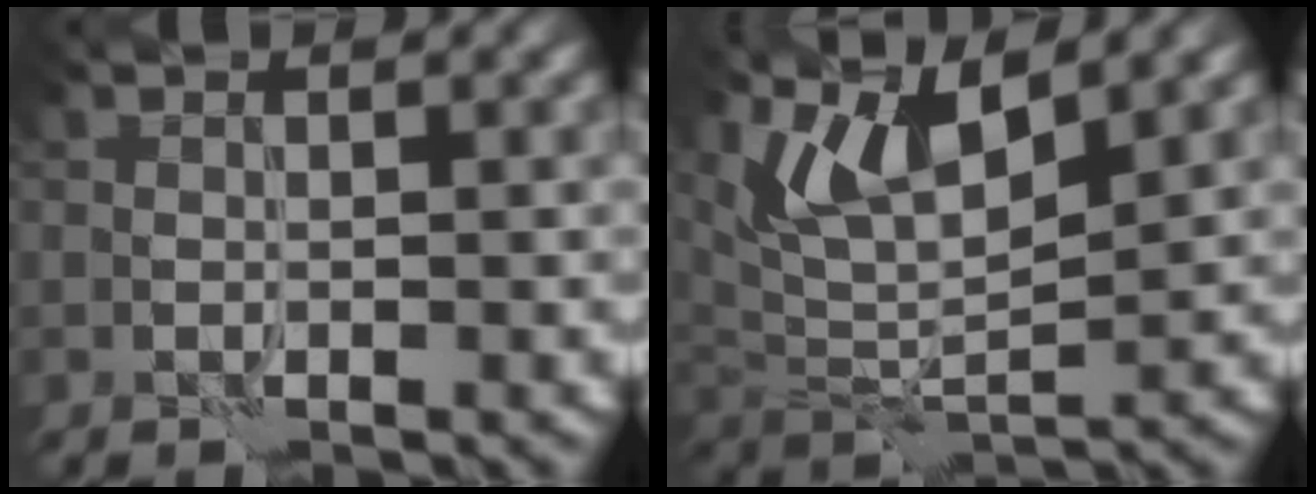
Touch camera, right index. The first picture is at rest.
{"total": 6.8, "force": [4.6, 2.1, 4.6], "torque": [-0.102, -0.003, 0.088]}